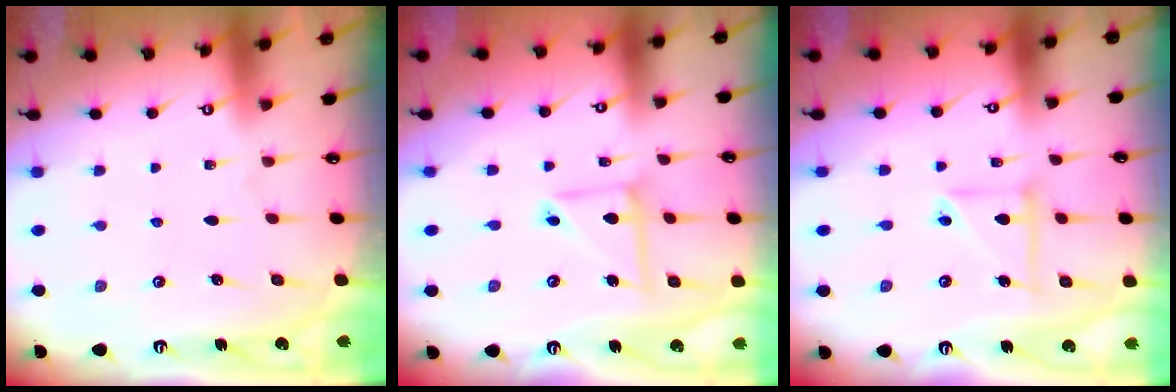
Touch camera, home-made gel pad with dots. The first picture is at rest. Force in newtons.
{"total": 7.2, "press": 7.2, "slide": 0.6}
{"total": 7.7, "press": 7.7, "slide": 0.6}